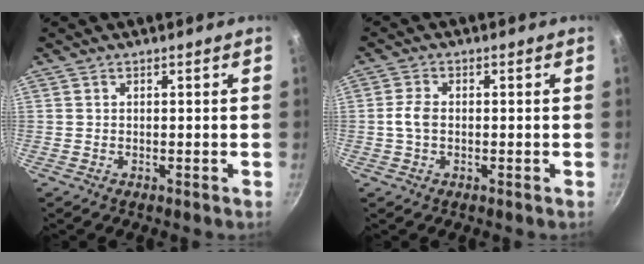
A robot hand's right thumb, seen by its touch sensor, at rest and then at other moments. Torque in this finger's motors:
{"motor_torque": [0.20, 0.63, 0.09, -0.54, 0.18]}